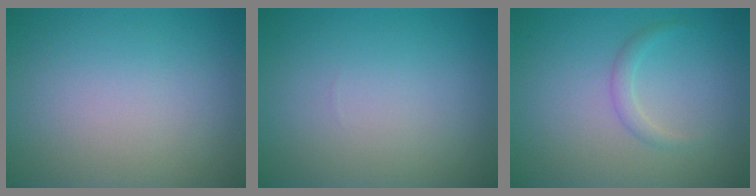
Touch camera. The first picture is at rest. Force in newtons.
{"total": 0.0}
{"total": 1.2, "press": 1.2, "slide": 0.1}